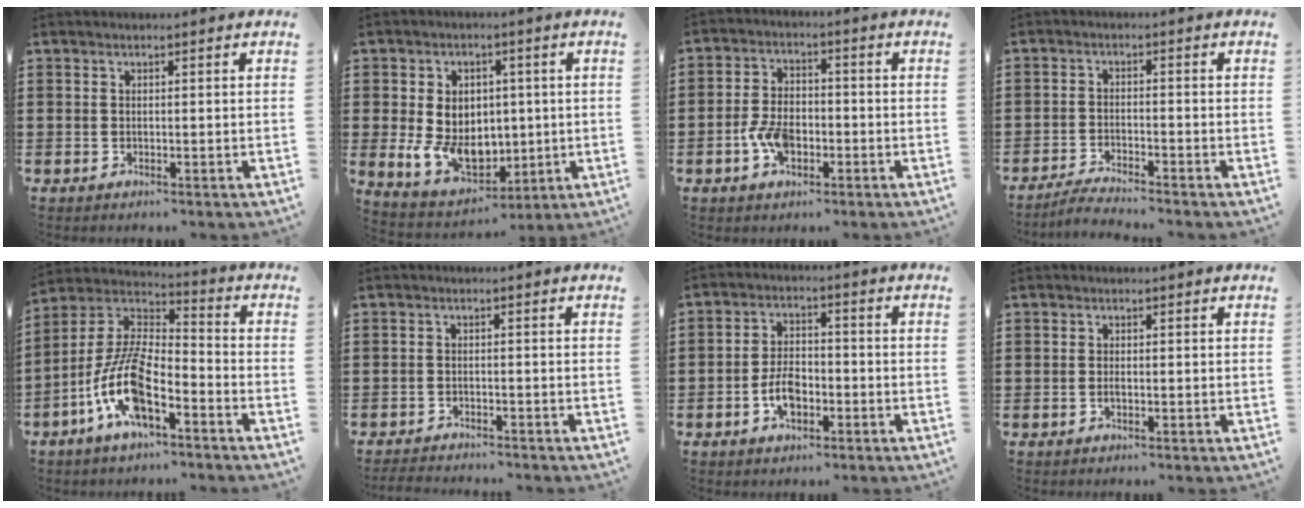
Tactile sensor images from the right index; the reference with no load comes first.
{"total": 8.5, "force": [-0.1, 6.8, 5.2], "torque": [-0.118, 0.006, -0.003]}
{"total": 5.6, "force": [-1.9, 3.3, 4.1], "torque": [-0.100, 0.000, -0.039]}
{"total": 2.9, "force": [-2.8, -0.2, 0.6], "torque": [-0.013, 0.001, -0.056]}
{"total": 11.8, "force": [-6.1, 4.1, 9.1], "torque": [-0.219, -0.011, -0.125]}
{"total": 1.9, "force": [-1.9, -0.1, 0.0], "torque": [-0.006, -0.002, -0.040]}
{"total": 5.3, "force": [-2.1, 3.0, 3.9], "torque": [-0.087, 0.003, -0.042]}
{"total": 0.7, "force": [-0.2, 0.3, 0.6], "torque": [-0.012, -0.002, -0.003]}